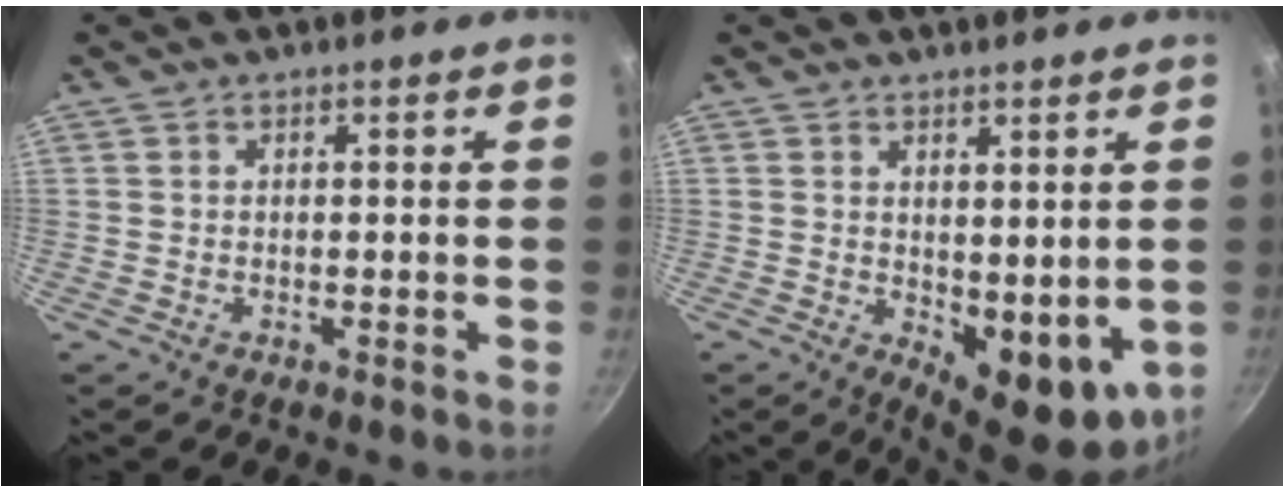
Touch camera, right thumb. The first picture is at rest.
{"total": 10.0, "force": [0.4, 5.0, 8.7], "torque": [-0.094, -0.015, 0.021]}